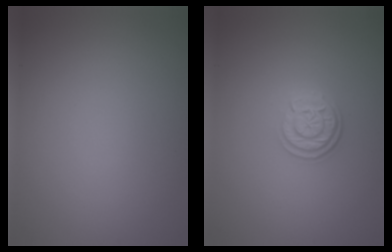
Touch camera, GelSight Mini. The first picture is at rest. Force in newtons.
{"total": 3.1, "press": 2.5, "slide": 1.8}